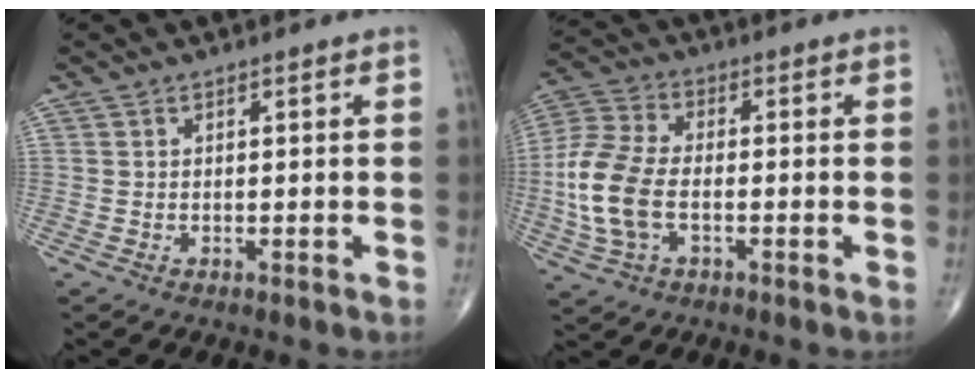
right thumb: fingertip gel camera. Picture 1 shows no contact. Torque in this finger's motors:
{"motor_torque": [-0.21, 0.58, 1.18, 0.07, 0.37]}